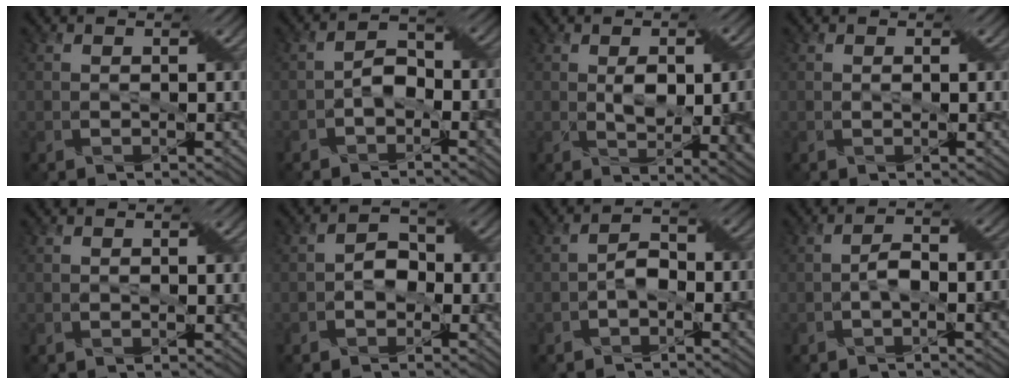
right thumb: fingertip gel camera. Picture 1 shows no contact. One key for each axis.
{"total": 3.8, "fx": -1.6, "fy": 2.3, "fz": 2.6, "tx": -0.045, "ty": 0.010, "tz": -0.033}
{"total": 8.9, "fx": -0.2, "fy": 3.8, "fz": 8.0, "tx": -0.122, "ty": -0.005, "tz": 0.005}
{"total": 0.7, "fx": 0.1, "fy": 0.2, "fz": 0.6, "tx": -0.011, "ty": 0.000, "tz": 0.002}
{"total": 0.0}
{"total": 2.7, "fx": -1.0, "fy": 2.0, "fz": 1.5, "tx": -0.028, "ty": 0.008, "tz": -0.023}
{"total": 4.1, "fx": -1.5, "fy": 2.0, "fz": 3.3, "tx": -0.054, "ty": 0.010, "tz": -0.031}
{"total": 5.3, "fx": -1.2, "fy": 1.9, "fz": 4.8, "tx": -0.082, "ty": 0.009, "tz": -0.025}